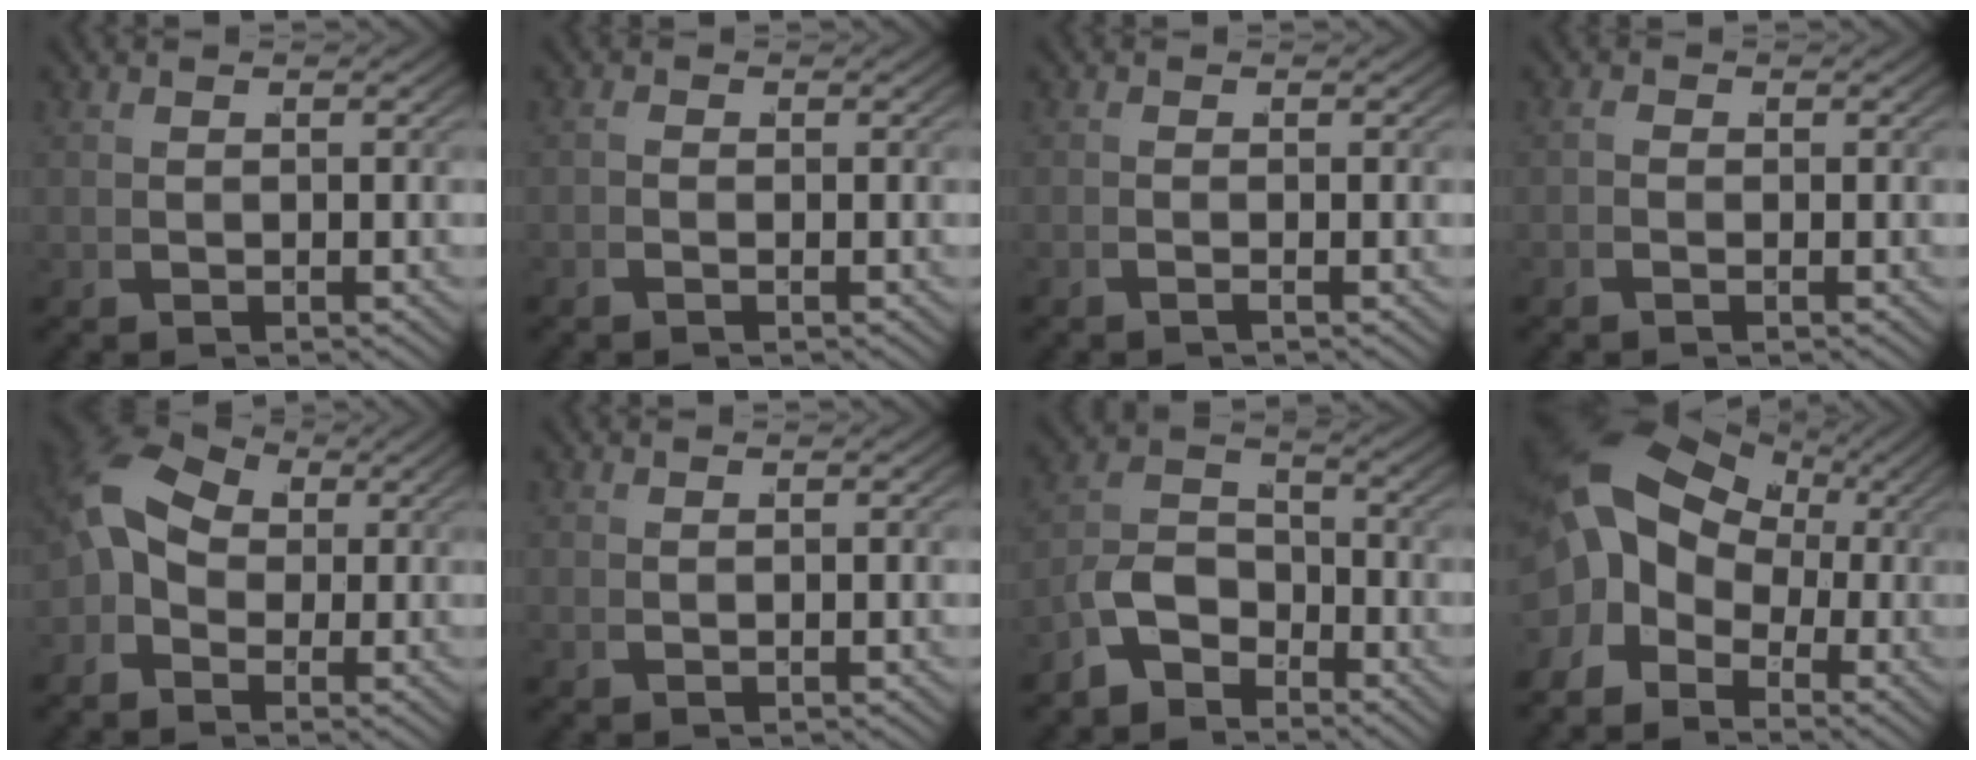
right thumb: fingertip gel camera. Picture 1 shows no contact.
{"total": 0.6, "force": [-0.5, -0.2, -0.3], "torque": [0.011, 0.008, -0.017]}
{"total": 1.1, "force": [-0.4, -0.9, -0.6], "torque": [0.013, 0.009, -0.016]}
{"total": 0.5, "force": [-0.5, 0.1, -0.2], "torque": [0.009, 0.008, -0.017]}
{"total": 7.8, "force": [1.5, 6.1, 4.6], "torque": [-0.100, 0.013, 0.005]}
{"total": 0.6, "force": [0.4, -0.5, 0.0], "torque": [0.005, 0.006, 0.005]}
{"total": 5.0, "force": [-3.3, 3.3, 2.0], "torque": [-0.022, 0.002, -0.075]}
{"total": 9.3, "force": [0.7, 7.2, 5.9], "torque": [-0.130, -0.001, 0.002]}